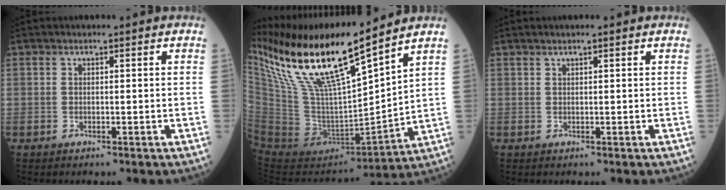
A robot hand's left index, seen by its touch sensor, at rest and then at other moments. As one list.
[{"total": 20.9, "force": [15.7, 2.2, 13.7], "torque": [-0.266, -0.005, 0.305]}, {"total": 1.6, "force": [1.2, 0.1, 1.1], "torque": [-0.018, 0.013, 0.018]}]